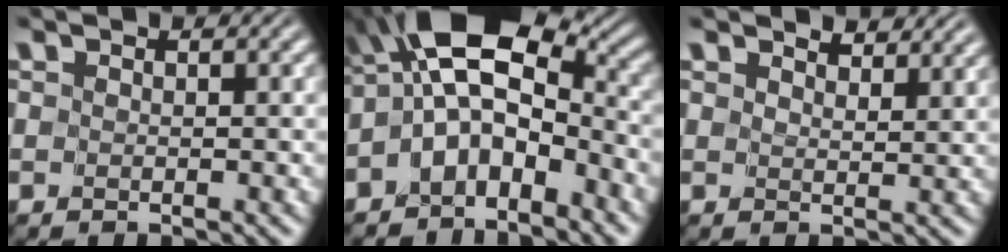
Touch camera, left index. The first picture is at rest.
{"total": 8.4, "force": [-1.9, 4.8, 6.6], "torque": [-0.100, 0.020, -0.045]}
{"total": 2.9, "force": [2.8, 0.5, 0.6], "torque": [-0.017, 0.000, 0.036]}